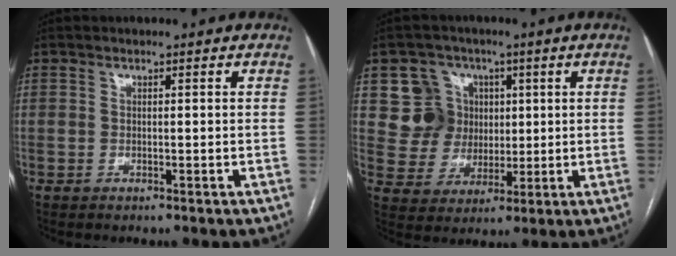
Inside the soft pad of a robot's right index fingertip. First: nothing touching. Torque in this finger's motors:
{"motor_torque": [0.14, 0.08, 0.03, -0.03]}